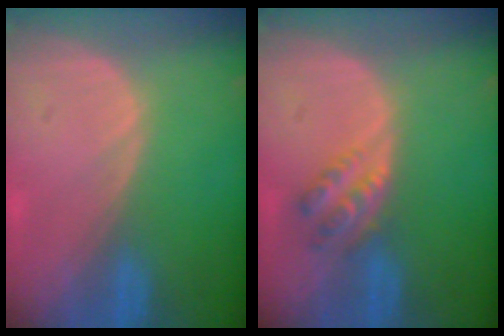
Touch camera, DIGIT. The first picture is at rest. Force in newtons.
{"total": 4.5, "press": 3.8, "slide": 2.5}